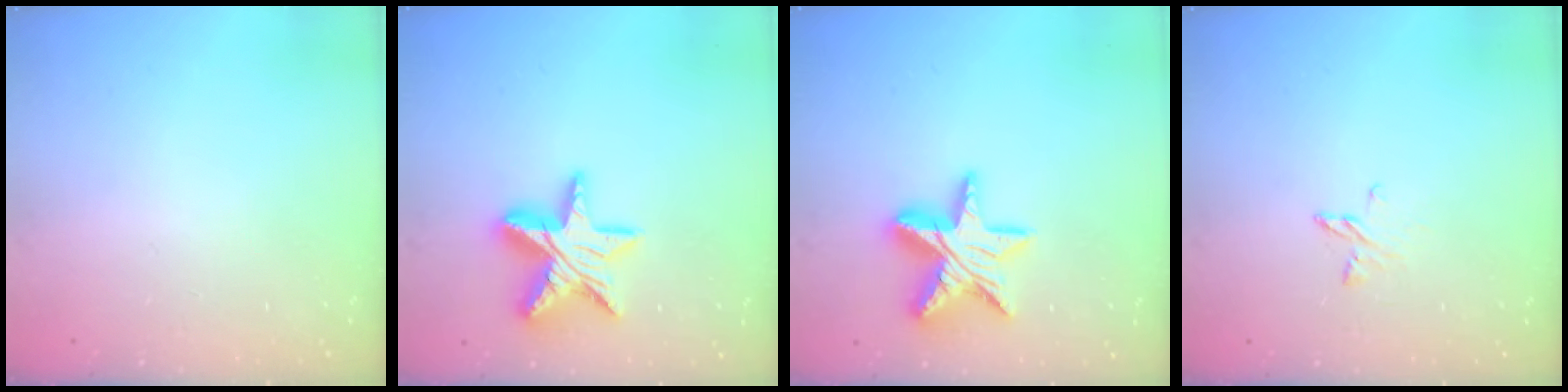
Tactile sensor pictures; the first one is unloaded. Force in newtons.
{"total": 17.2, "press": 17.2, "slide": 1.3}
{"total": 17.2, "press": 17.2, "slide": 1.3}
{"total": 3.2, "press": 3.2, "slide": 0.3}